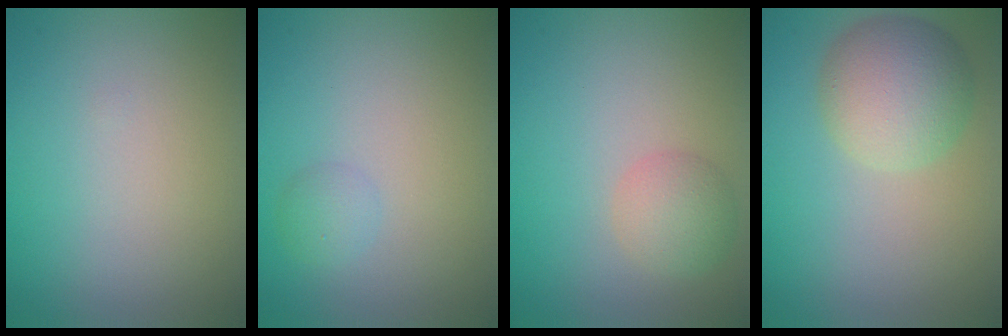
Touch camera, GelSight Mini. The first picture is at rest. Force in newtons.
{"total": 1.2, "press": 1.2, "slide": 0.1}
{"total": 2.5, "press": 2.5, "slide": 0.1}
{"total": 5.5, "press": 5.5, "slide": 0.3}